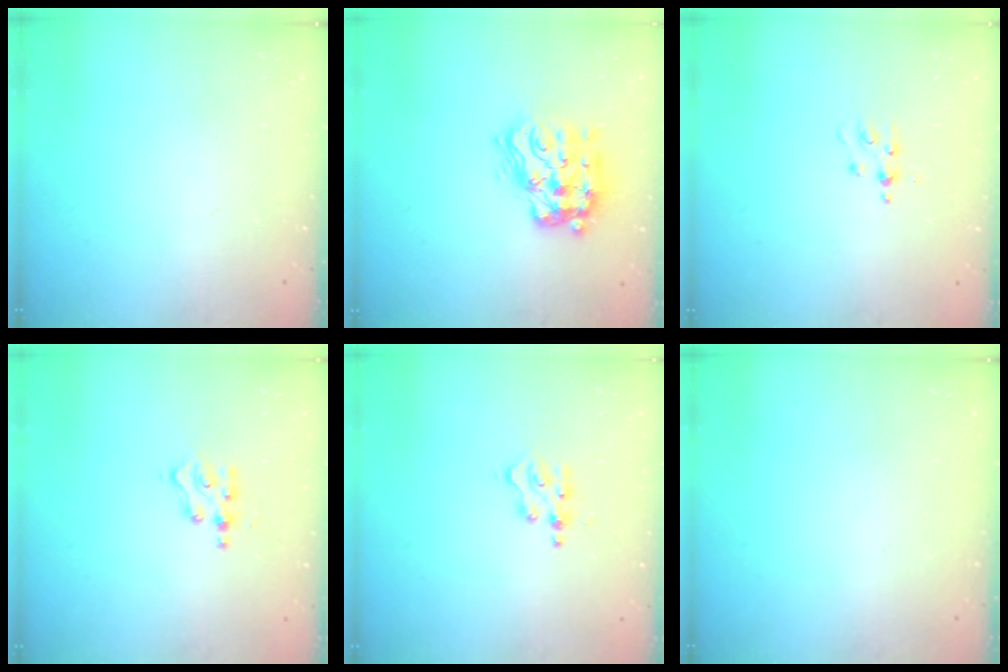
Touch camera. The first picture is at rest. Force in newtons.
{"total": 16.2, "press": 16.2, "slide": 1.0}
{"total": 4.8, "press": 4.8, "slide": 0.6}
{"total": 2.3, "press": 2.2, "slide": 0.3}
{"total": 3.1, "press": 3.1, "slide": 0.5}
{"total": 0.0}